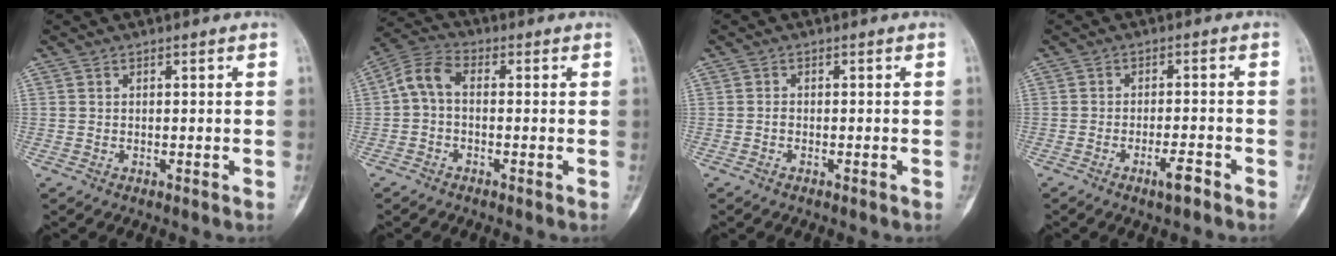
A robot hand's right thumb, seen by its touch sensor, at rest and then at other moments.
{"total": 5.7, "force": [-0.4, 3.4, 4.6], "torque": [-0.092, 0.022, -0.021]}
{"total": 0.7, "force": [-0.4, 0.3, 0.4], "torque": [-0.009, 0.002, -0.009]}
{"total": 3.6, "force": [-2.3, 0.8, 2.7], "torque": [-0.049, 0.013, -0.040]}